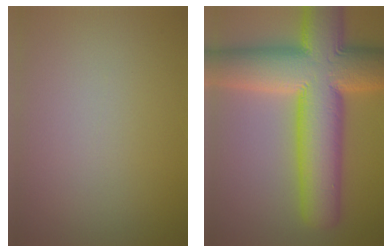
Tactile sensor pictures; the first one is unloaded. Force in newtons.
{"total": 15.1, "press": 15.1, "slide": 0.5}